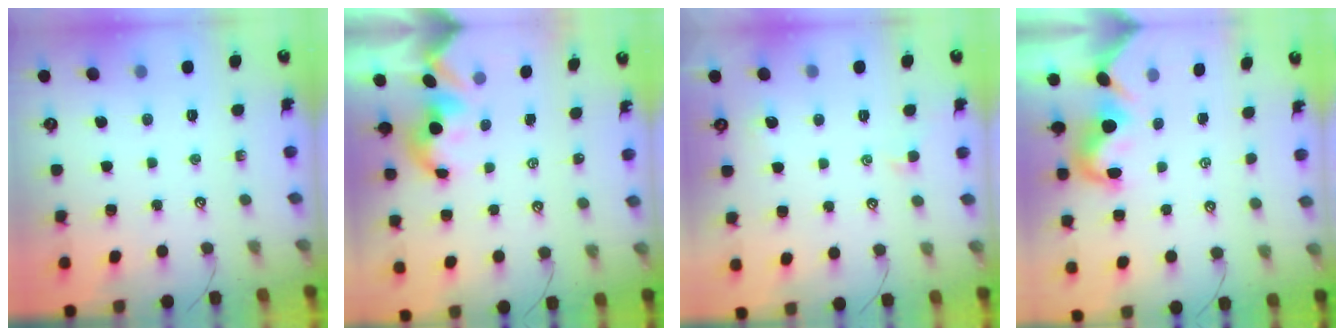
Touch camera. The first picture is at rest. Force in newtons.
{"total": 1.7, "press": 1.7, "slide": 0.2}
{"total": 1.4, "press": 1.3, "slide": 0.5}
{"total": 1.7, "press": 1.6, "slide": 0.6}